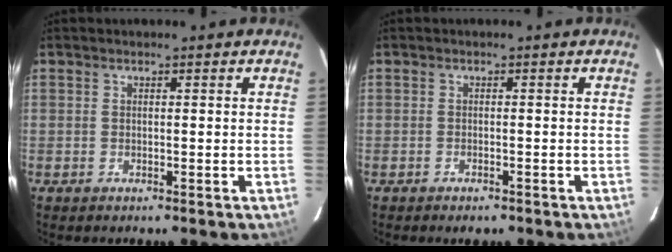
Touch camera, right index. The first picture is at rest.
{"total": 1.9, "force": [-1.4, 0.9, 0.8], "torque": [-0.018, -0.001, -0.021]}